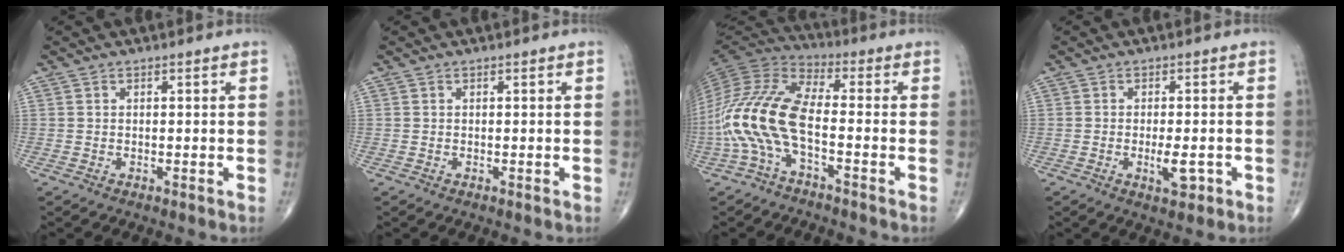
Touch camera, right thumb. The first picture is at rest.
{"total": 0.0}
{"total": 15.5, "force": [-4.3, 6.1, 13.6], "torque": [-0.302, 0.044, -0.090]}
{"total": 3.9, "force": [-1.3, 1.5, 3.4], "torque": [-0.053, -0.003, -0.016]}